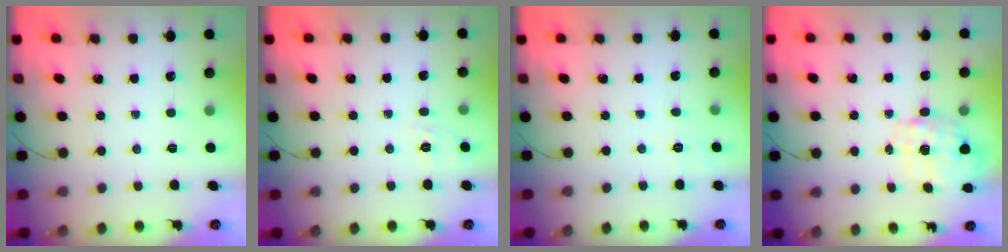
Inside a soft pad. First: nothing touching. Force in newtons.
{"total": 1.9, "press": 0.2, "slide": 1.9}
{"total": 1.9, "press": 0.7, "slide": 1.7}
{"total": 2.8, "press": 2.6, "slide": 0.9}